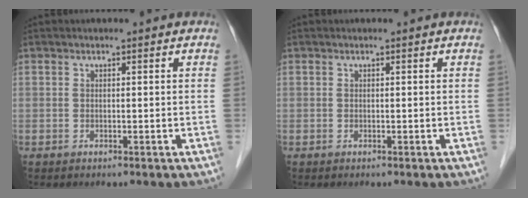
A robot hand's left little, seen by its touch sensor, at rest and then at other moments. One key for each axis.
{"total": 0.0}